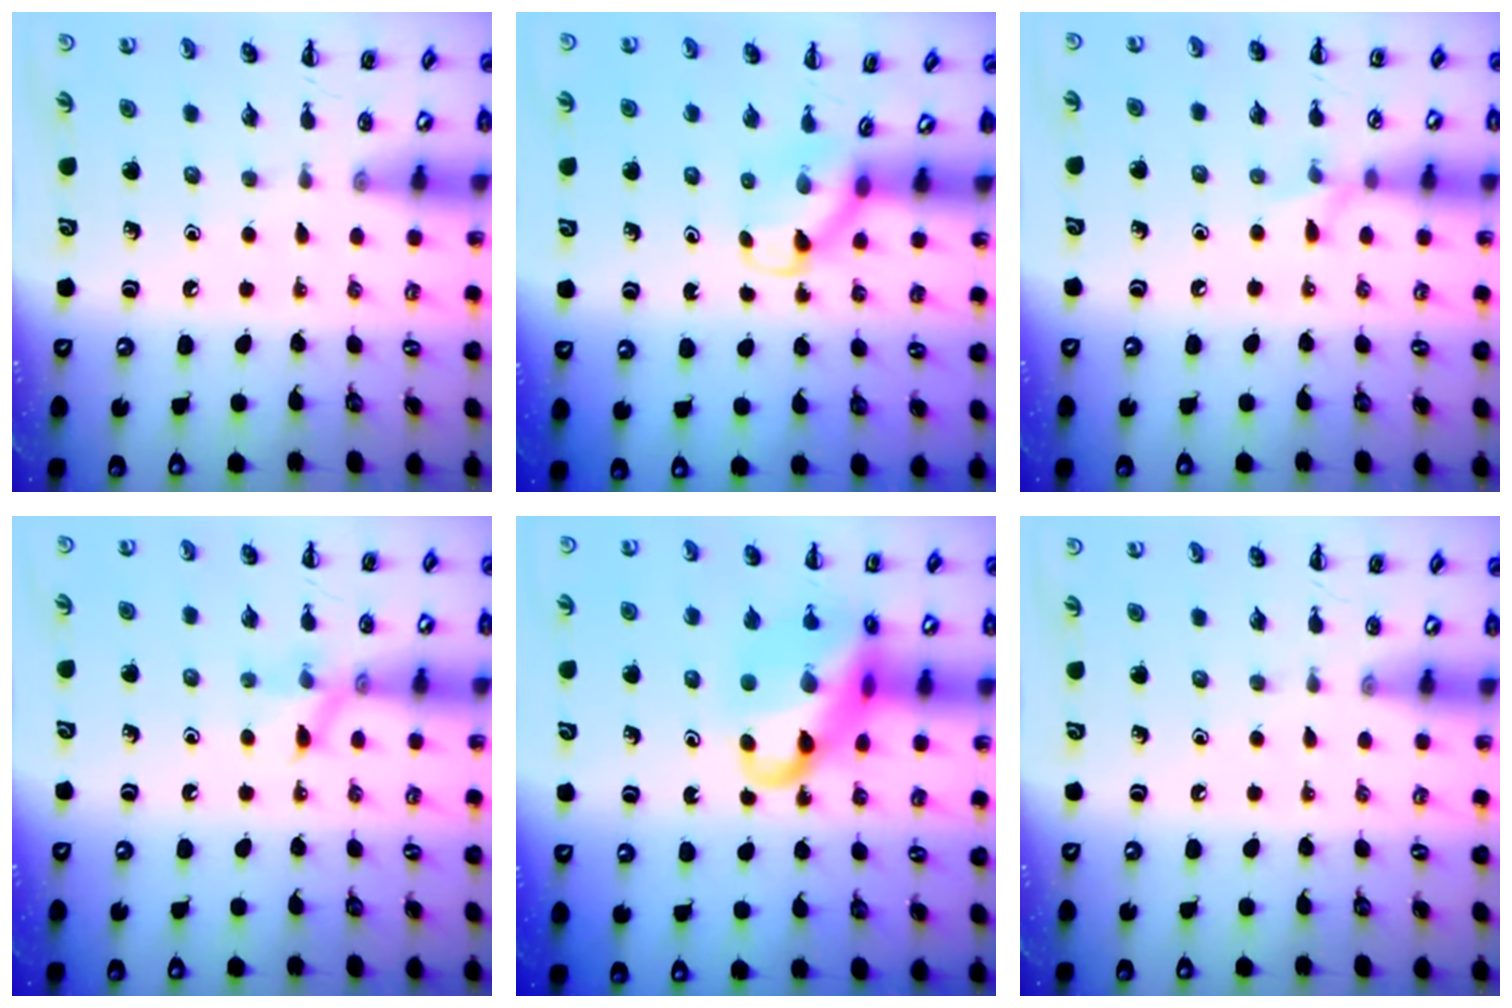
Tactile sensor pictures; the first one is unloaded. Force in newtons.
{"total": 3.3, "press": 3.0, "slide": 1.2}
{"total": 5.3, "press": 4.9, "slide": 1.9}
{"total": 8.0, "press": 7.9, "slide": 1.1}
{"total": 17.5, "press": 17.2, "slide": 3.4}
{"total": 0.0}